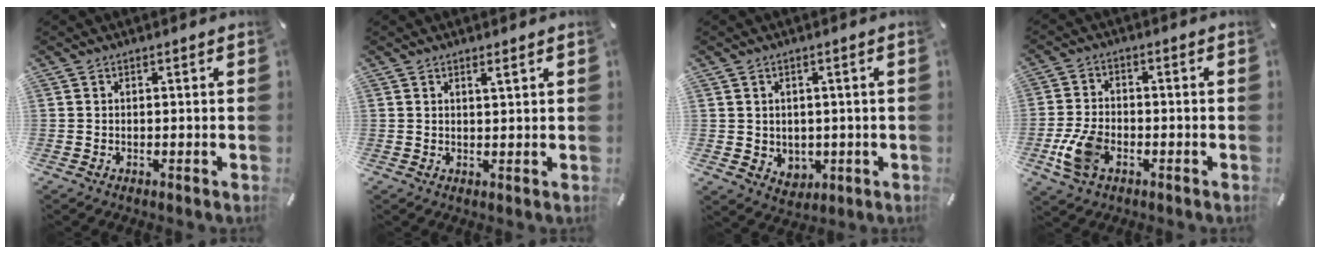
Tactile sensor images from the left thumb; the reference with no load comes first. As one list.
[{"total": 1.5, "force": [1.1, 0.1, 1.0], "torque": [-0.020, -0.002, 0.019]}, {"total": 4.0, "force": [1.2, 3.8, 0.3], "torque": [0.008, -0.008, 0.021]}, {"total": 8.3, "force": [-3.1, 5.3, 5.6], "torque": [-0.124, 0.009, -0.056]}]